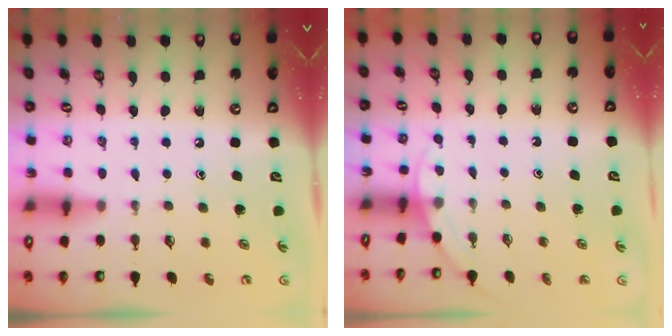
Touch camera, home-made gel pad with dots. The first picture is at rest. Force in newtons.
{"total": 2.5, "press": 2.5, "slide": 0.1}